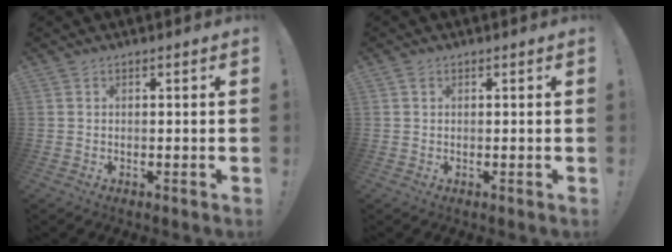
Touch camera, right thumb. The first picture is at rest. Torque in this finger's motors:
{"motor_torque": [-0.26, 0.13, -0.04, 0.23, 0.05]}